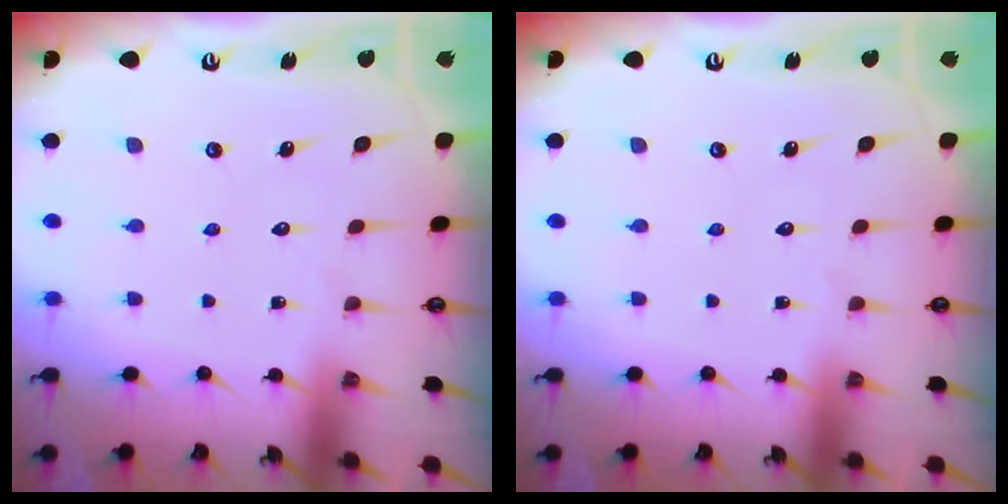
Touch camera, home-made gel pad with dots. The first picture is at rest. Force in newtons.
{"total": 0.0}